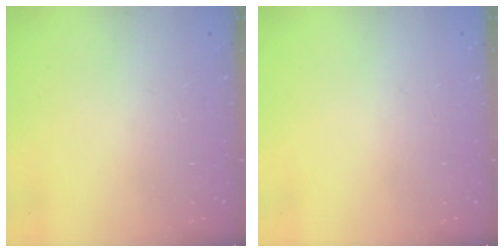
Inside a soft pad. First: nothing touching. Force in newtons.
{"total": 0.0}